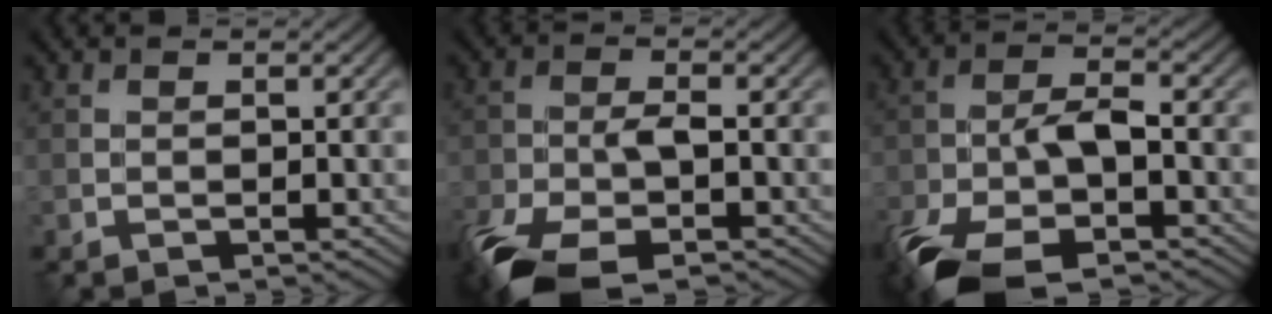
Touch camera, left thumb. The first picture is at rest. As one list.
[{"total": 9.6, "force": [-5.8, 3.8, 6.6], "torque": [-0.144, -0.025, -0.110]}, {"total": 10.8, "force": [-5.9, 4.5, 7.9], "torque": [-0.166, -0.019, -0.116]}]